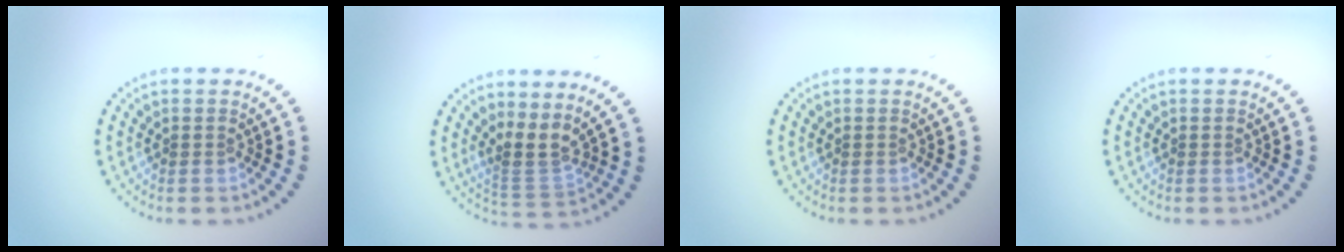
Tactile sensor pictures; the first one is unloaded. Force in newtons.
{"total": 2.9, "press": 1.9, "slide": 2.2}
{"total": 0.0}
{"total": 0.0}